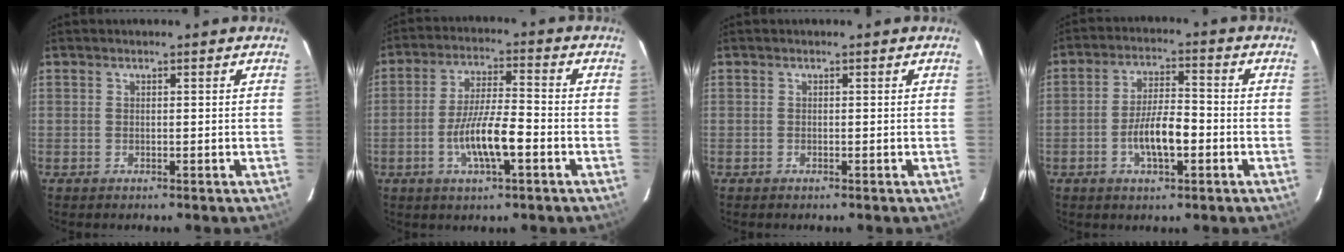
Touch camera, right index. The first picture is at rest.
{"total": 9.5, "force": [-3.5, 1.7, 8.7], "torque": [-0.169, -0.003, -0.063]}
{"total": 0.0}
{"total": 7.8, "force": [-2.6, 2.4, 7.0], "torque": [-0.135, 0.004, -0.044]}